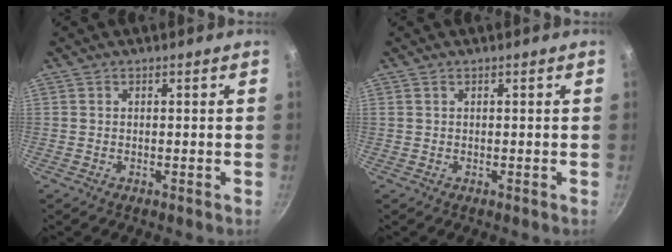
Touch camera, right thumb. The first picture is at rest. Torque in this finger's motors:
{"motor_torque": [0.07, -0.30, -0.23, -0.10, -0.02]}